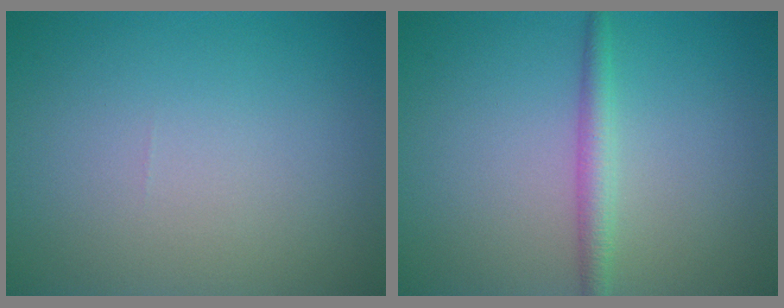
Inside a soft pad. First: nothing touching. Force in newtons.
{"total": 2.1, "press": 2.1, "slide": 0.0}